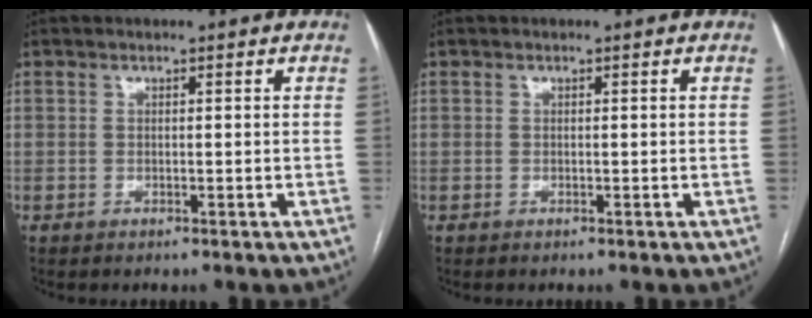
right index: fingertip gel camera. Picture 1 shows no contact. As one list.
[{"total": 0.0}]